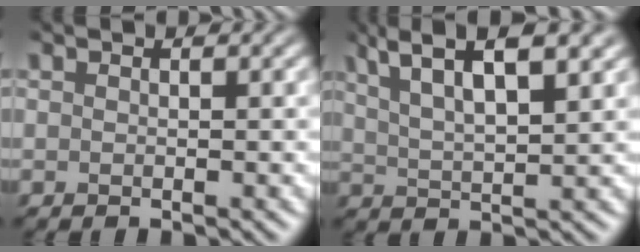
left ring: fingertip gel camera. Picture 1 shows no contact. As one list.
[{"total": 6.9, "force": [4.5, 1.7, 5.0], "torque": [-0.087, 0.021, 0.075]}]